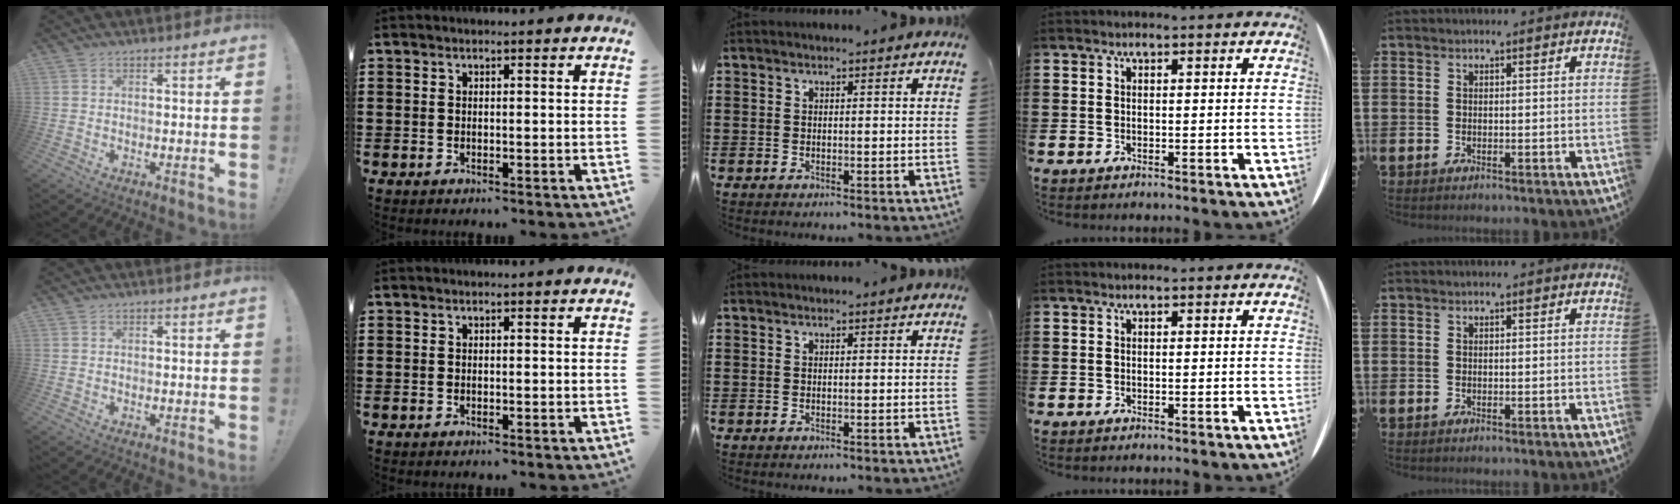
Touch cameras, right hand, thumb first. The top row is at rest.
{}